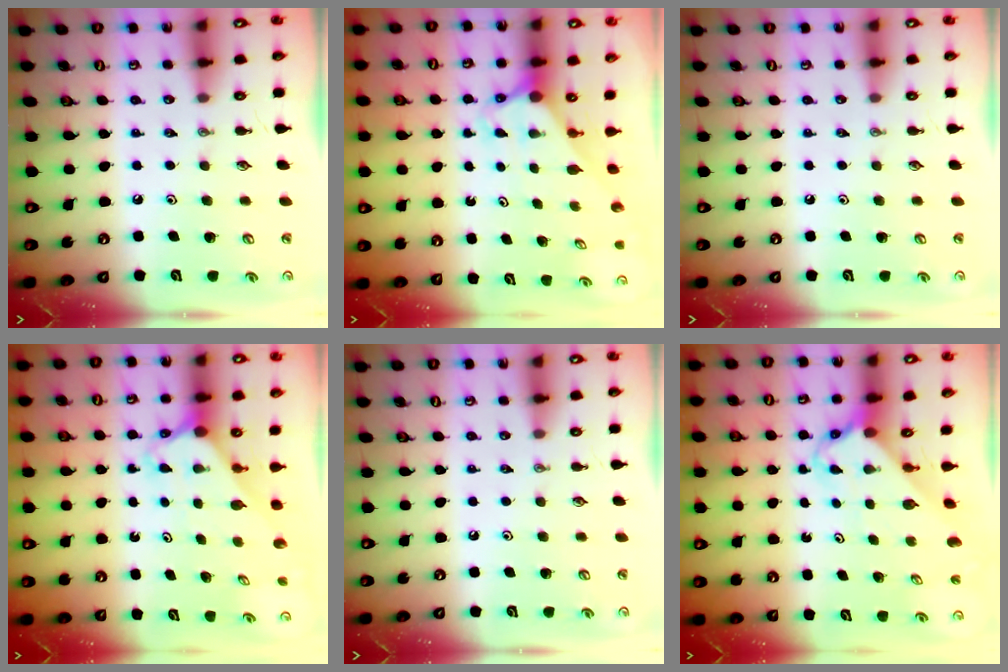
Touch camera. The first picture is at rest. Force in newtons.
{"total": 3.0, "press": 3.0, "slide": 0.0}
{"total": 0.0}
{"total": 2.3, "press": 2.3, "slide": 0.2}
{"total": 0.0}
{"total": 2.8, "press": 2.8, "slide": 0.2}